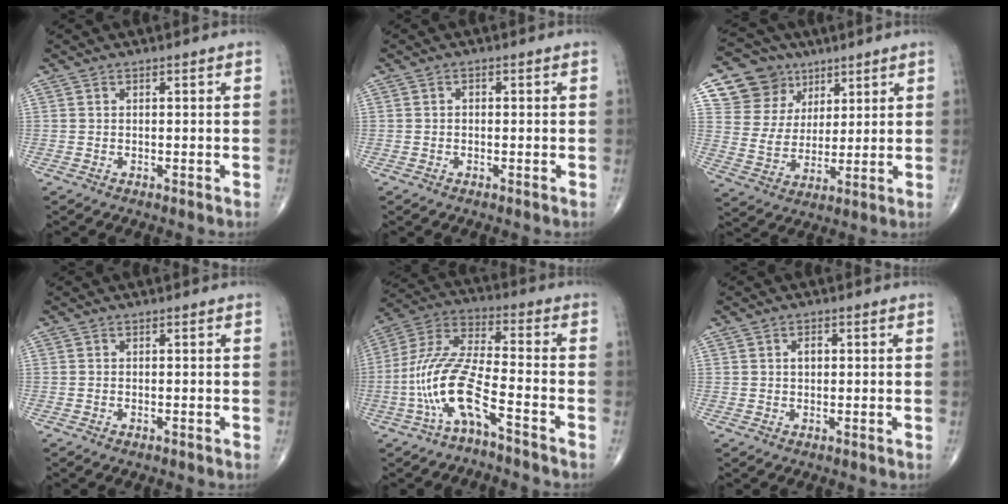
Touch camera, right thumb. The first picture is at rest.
{"total": 0.7, "force": [-0.1, 0.5, 0.5], "torque": [-0.002, 0.003, -0.005]}
{"total": 12.0, "force": [6.4, 9.9, 2.5], "torque": [-0.007, -0.029, 0.123]}
{"total": 0.5, "force": [-0.3, 0.3, 0.4], "torque": [-0.009, 0.002, -0.003]}
{"total": 12.9, "force": [-5.9, 3.2, 11.1], "torque": [-0.254, 0.057, -0.117]}
{"total": 1.8, "force": [0.4, 1.3, 1.3], "torque": [-0.016, 0.003, 0.004]}